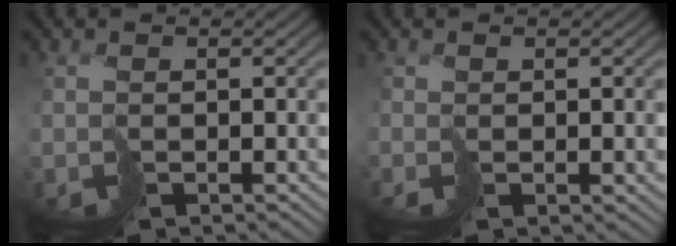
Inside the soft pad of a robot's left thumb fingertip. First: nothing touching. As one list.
[{"total": 0.0}]